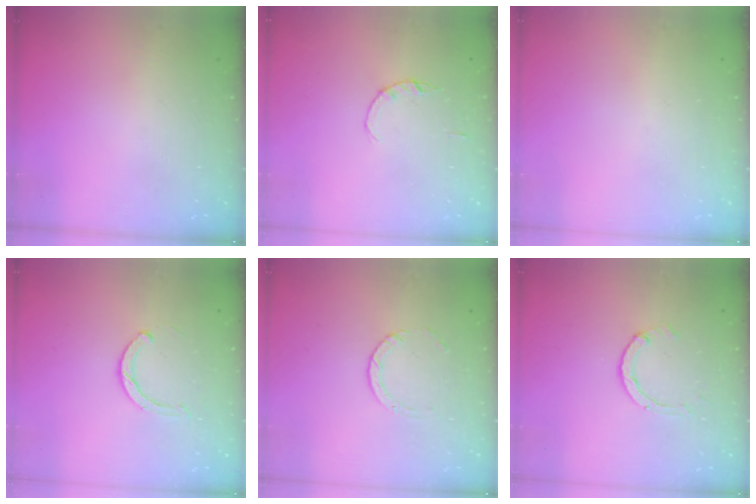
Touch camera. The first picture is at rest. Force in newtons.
{"total": 1.0, "press": 1.0, "slide": 0.2}
{"total": 0.0}
{"total": 2.9, "press": 2.9, "slide": 0.4}
{"total": 1.0, "press": 1.0, "slide": 0.1}
{"total": 2.6, "press": 2.5, "slide": 0.3}